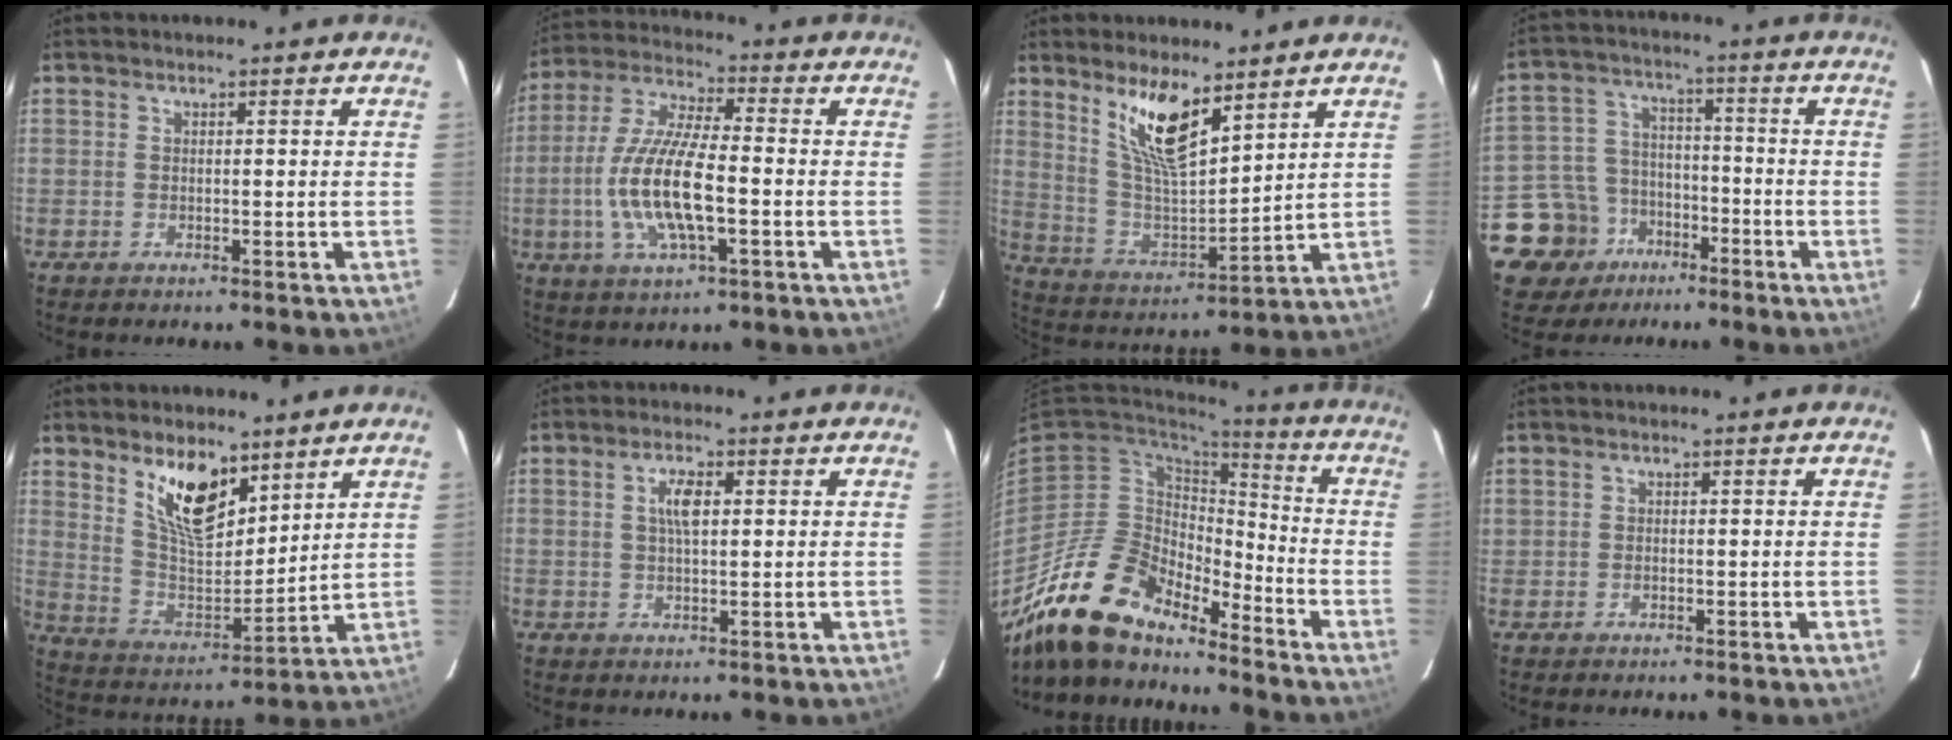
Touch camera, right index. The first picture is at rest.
{"total": 14.6, "force": [-2.9, 4.4, 13.6], "torque": [-0.279, -0.005, -0.056]}
{"total": 12.2, "force": [7.9, 3.5, 8.6], "torque": [-0.164, -0.005, 0.165]}
{"total": 12.5, "force": [-7.3, 9.7, 2.8], "torque": [-0.095, 0.034, -0.114]}
{"total": 13.0, "force": [8.3, 5.6, 8.4], "torque": [-0.151, -0.008, 0.164]}
{"total": 3.6, "force": [0.9, 1.3, 3.2], "torque": [-0.060, 0.006, 0.018]}
{"total": 16.2, "force": [-13.9, 5.1, 6.7], "torque": [-0.129, -0.008, -0.263]}
{"total": 0.5, "force": [0.0, 0.5, 0.0], "torque": [0.002, 0.000, 0.001]}